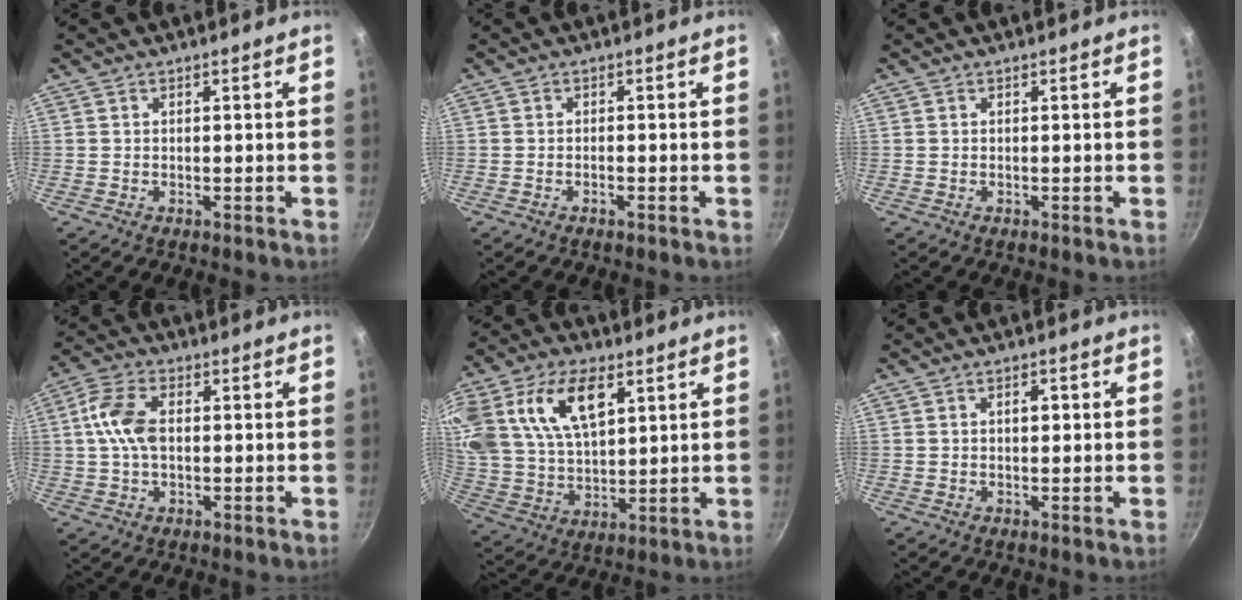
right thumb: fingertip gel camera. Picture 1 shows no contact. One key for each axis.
{"total": 0.7, "fx": -0.5, "fy": 0.2, "fz": 0.5, "tx": -0.011, "ty": 0.005, "tz": -0.012}
{"total": 0.0}
{"total": 8.4, "fx": 0.7, "fy": 5.0, "fz": 6.7, "tx": -0.131, "ty": 0.020, "tz": 0.005}
{"total": 20.3, "fx": 8.1, "fy": 11.9, "fz": 14.3, "tx": -0.286, "ty": -0.001, "tz": 0.158}
{"total": 2.2, "fx": 0.4, "fy": 1.2, "fz": 1.8, "tx": -0.017, "ty": 0.003, "tz": 0.004}